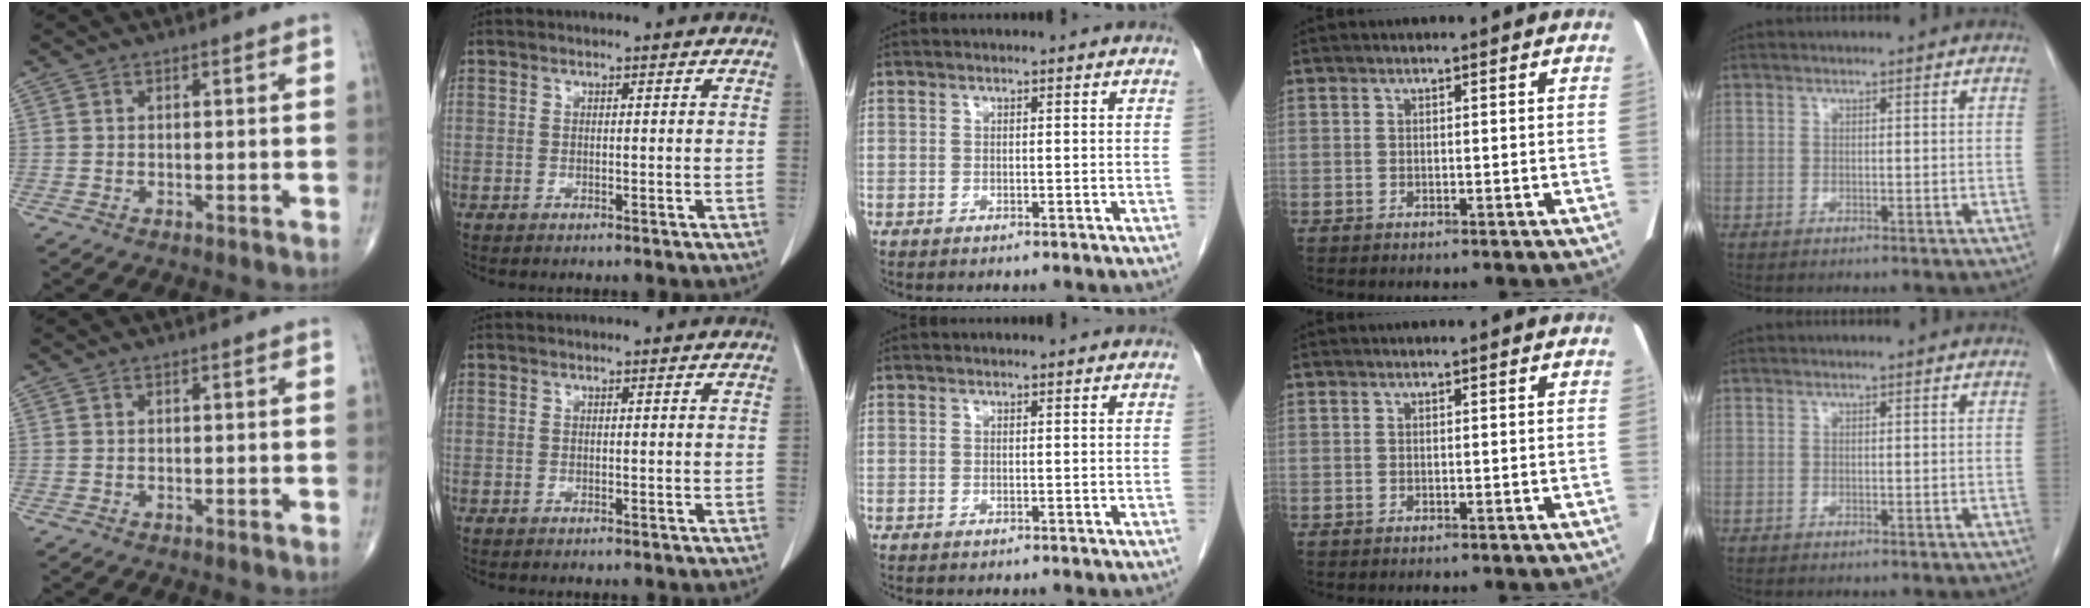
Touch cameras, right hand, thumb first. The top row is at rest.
{}